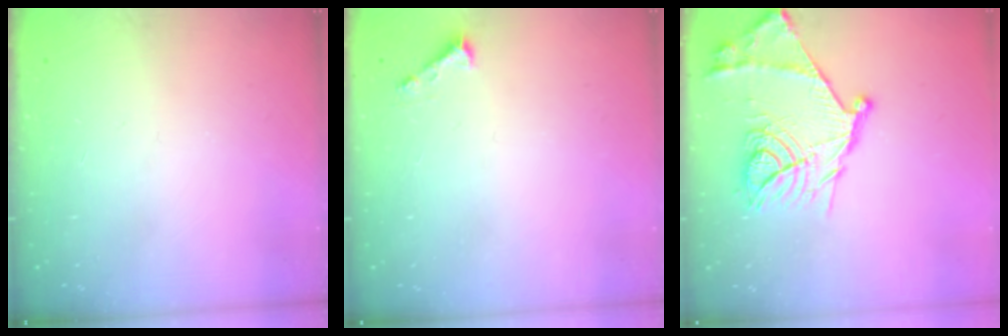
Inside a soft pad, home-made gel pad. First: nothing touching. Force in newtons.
{"total": 1.6, "press": 1.6, "slide": 0.1}
{"total": 19.7, "press": 19.7, "slide": 1.1}